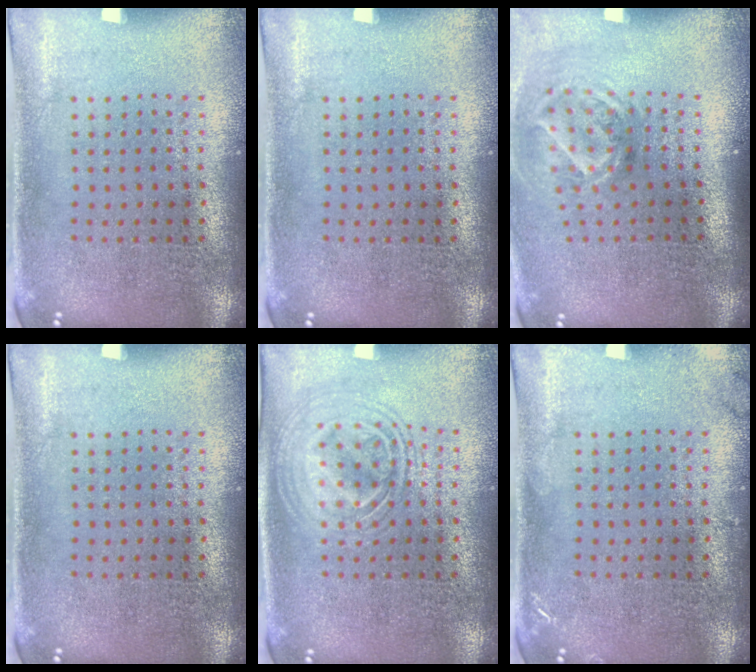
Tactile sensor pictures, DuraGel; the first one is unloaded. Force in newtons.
{"total": 0.0}
{"total": 1.9, "press": 1.3, "slide": 1.5}
{"total": 0.0}
{"total": 3.0, "press": 3.0, "slide": 0.5}
{"total": 1.1, "press": 1.1, "slide": 0.1}